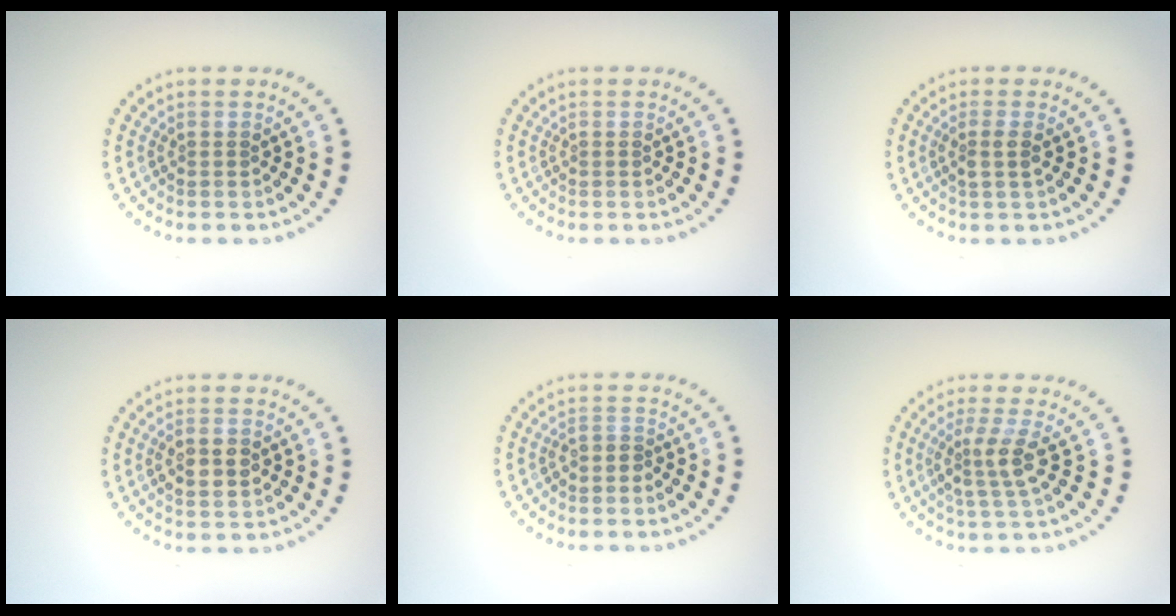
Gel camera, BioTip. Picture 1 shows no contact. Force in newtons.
{"total": 0.0}
{"total": 1.5, "press": 1.2, "slide": 0.9}
{"total": 2.4, "press": 2.4, "slide": 0.2}
{"total": 1.0, "press": 0.6, "slide": 0.8}
{"total": 2.7, "press": 2.0, "slide": 1.8}